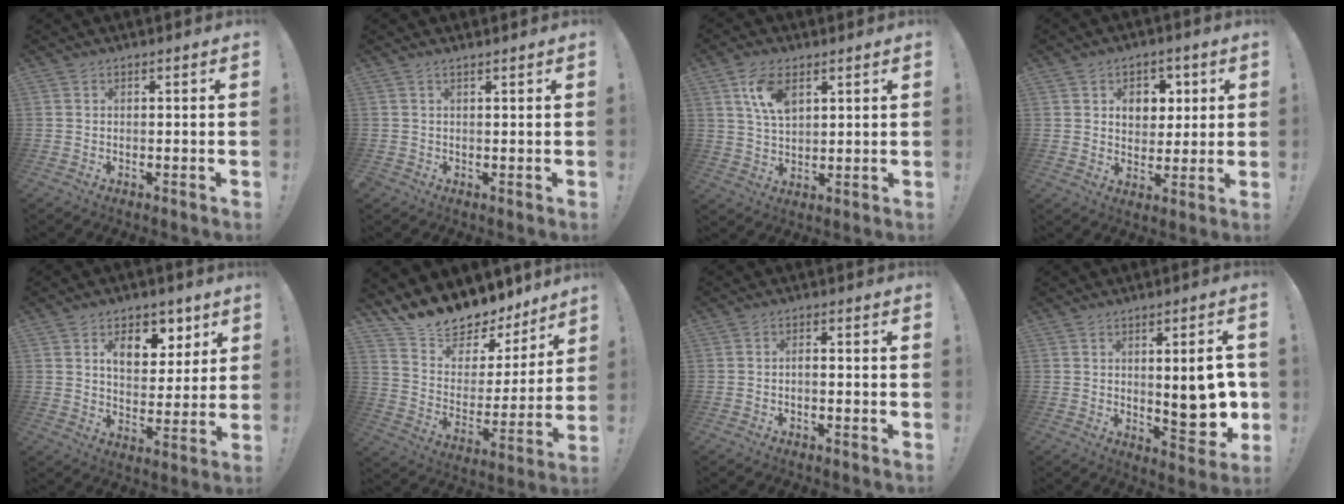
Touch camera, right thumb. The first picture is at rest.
{"total": 1.4, "force": [0.9, 1.0, 0.1], "torque": [-0.010, 0.005, 0.020]}
{"total": 9.2, "force": [4.7, 5.1, 6.1], "torque": [-0.110, -0.006, 0.089]}
{"total": 7.6, "force": [2.4, 6.3, 3.4], "torque": [-0.042, -0.009, 0.044]}
{"total": 10.8, "force": [5.5, 7.0, 6.1], "torque": [-0.074, -0.028, 0.098]}
{"total": 13.6, "force": [12.5, 4.9, 2.1], "torque": [-0.054, -0.115, 0.227]}
{"total": 1.3, "force": [-0.9, 0.4, 0.9], "torque": [-0.021, 0.005, -0.016]}
{"total": 13.2, "force": [0.1, 4.7, 12.4], "torque": [-0.142, -0.012, 0.003]}